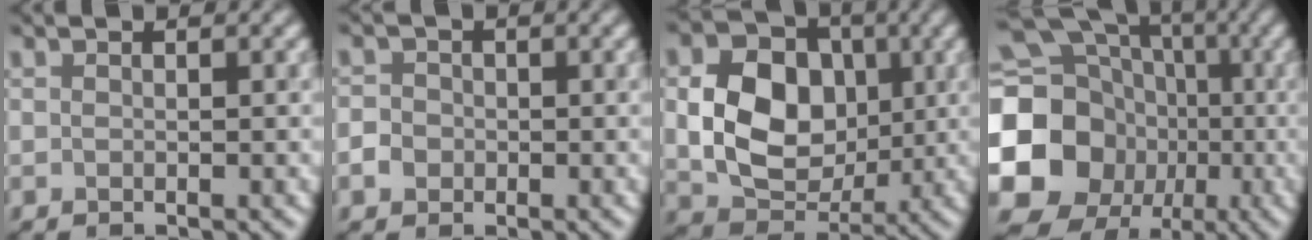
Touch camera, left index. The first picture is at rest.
{"total": 1.5, "force": [-0.7, 1.3, 0.0], "torque": [0.006, 0.000, -0.015]}
{"total": 7.7, "force": [0.3, 6.2, 4.7], "torque": [-0.084, -0.003, 0.008]}
{"total": 20.0, "force": [-2.0, 18.4, 7.5], "torque": [-0.178, -0.008, -0.077]}